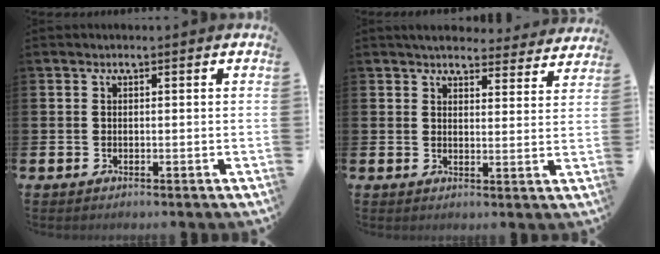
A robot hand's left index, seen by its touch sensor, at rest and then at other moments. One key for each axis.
{"total": 4.8, "fx": 4.7, "fy": 1.1, "fz": 0.5, "tx": -0.010, "ty": -0.033, "tz": 0.082}